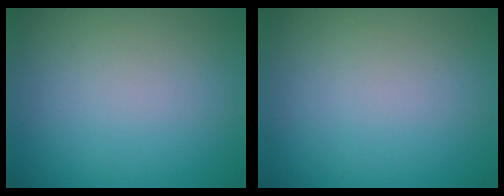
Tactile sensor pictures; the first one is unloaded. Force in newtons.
{"total": 0.0}